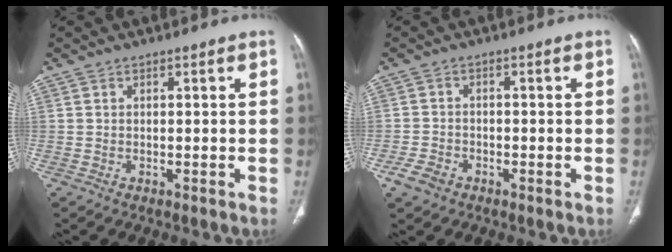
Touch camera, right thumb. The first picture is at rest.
{"total": 3.8, "force": [-2.3, 2.5, 1.8], "torque": [-0.037, 0.011, -0.038]}